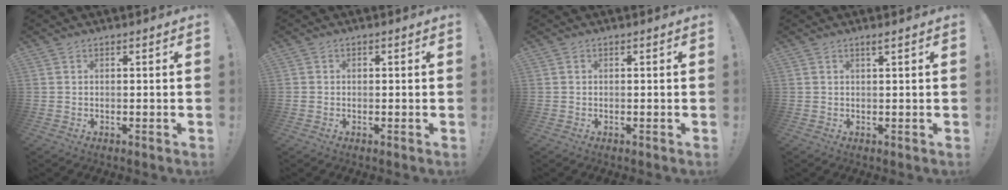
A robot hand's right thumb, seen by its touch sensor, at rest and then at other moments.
{"total": 0.7, "force": [0.0, 0.7, 0.1], "torque": [-0.010, 0.004, 0.001]}
{"total": 0.0}
{"total": 1.1, "force": [0.7, -0.2, 0.9], "torque": [-0.015, -0.002, 0.011]}